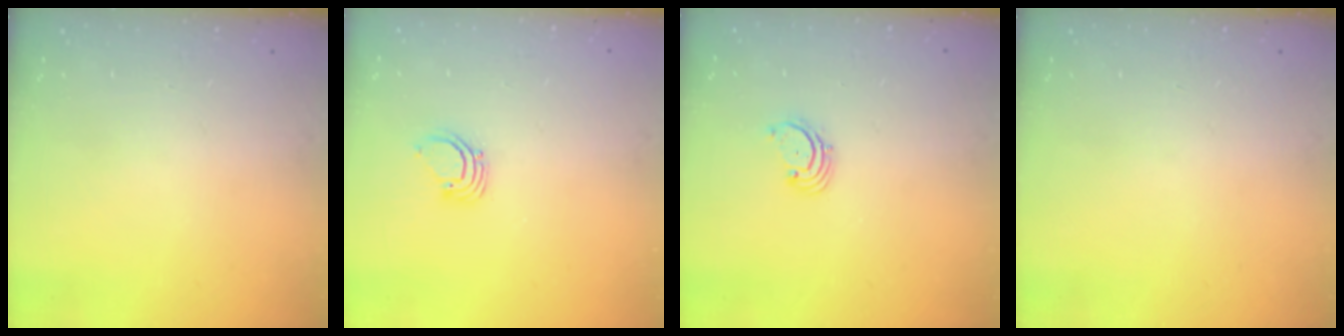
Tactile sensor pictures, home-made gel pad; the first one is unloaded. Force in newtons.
{"total": 2.7, "press": 2.7, "slide": 0.1}
{"total": 1.7, "press": 1.6, "slide": 0.2}
{"total": 0.0}